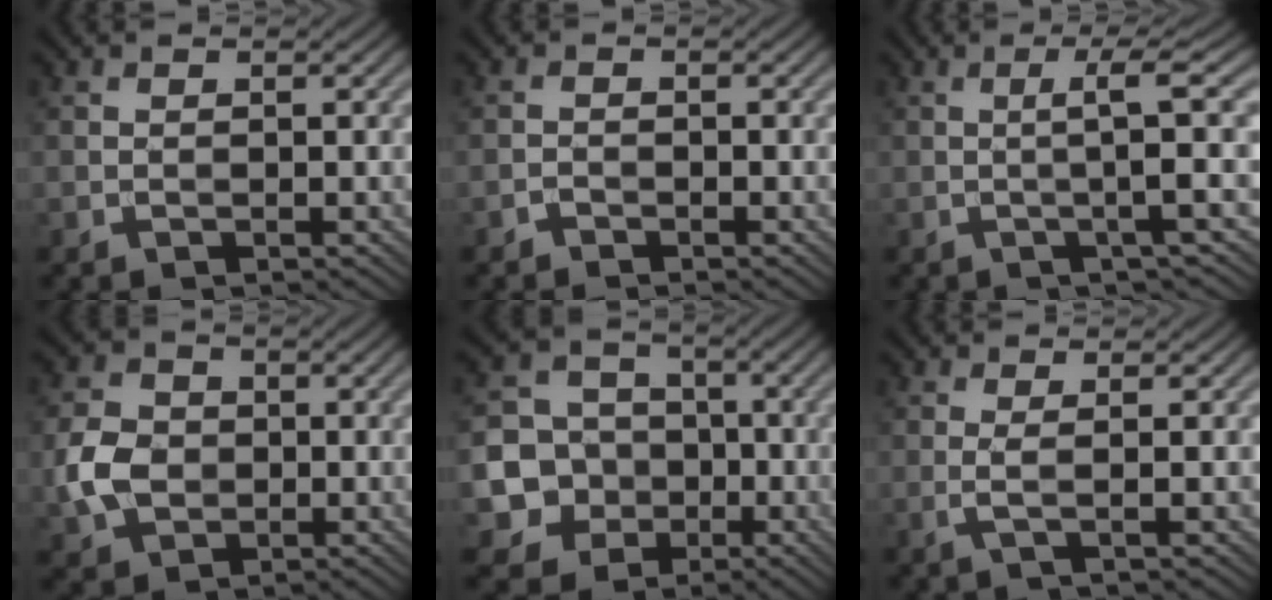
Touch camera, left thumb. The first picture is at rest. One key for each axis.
{"total": 0.8, "fx": -0.7, "fy": 0.3, "fz": 0.2, "tx": -0.002, "ty": 0.000, "tz": -0.017}
{"total": 4.9, "fx": 0.0, "fy": -0.1, "fz": 4.9, "tx": -0.085, "ty": 0.014, "tz": -0.009}
{"total": 5.8, "fx": -0.7, "fy": 4.7, "fz": 3.2, "tx": -0.086, "ty": -0.001, "tz": -0.021}
{"total": 9.3, "fx": -2.8, "fy": 8.5, "fz": 2.6, "tx": -0.067, "ty": -0.011, "tz": -0.084}
{"total": 1.7, "fx": 0.3, "fy": 0.3, "fz": 1.7, "tx": -0.035, "ty": 0.003, "tz": -0.002}